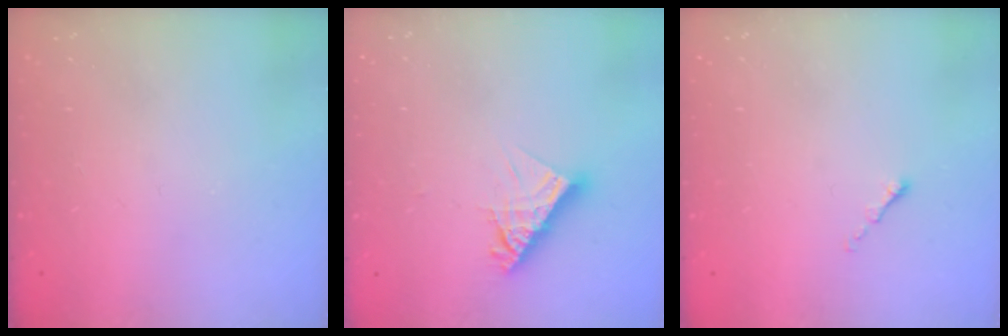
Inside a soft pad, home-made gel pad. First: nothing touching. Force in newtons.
{"total": 9.6, "press": 9.6, "slide": 0.8}
{"total": 0.0}